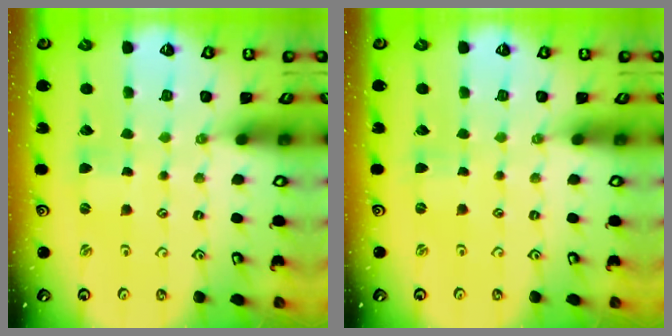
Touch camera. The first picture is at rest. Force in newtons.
{"total": 0.0}